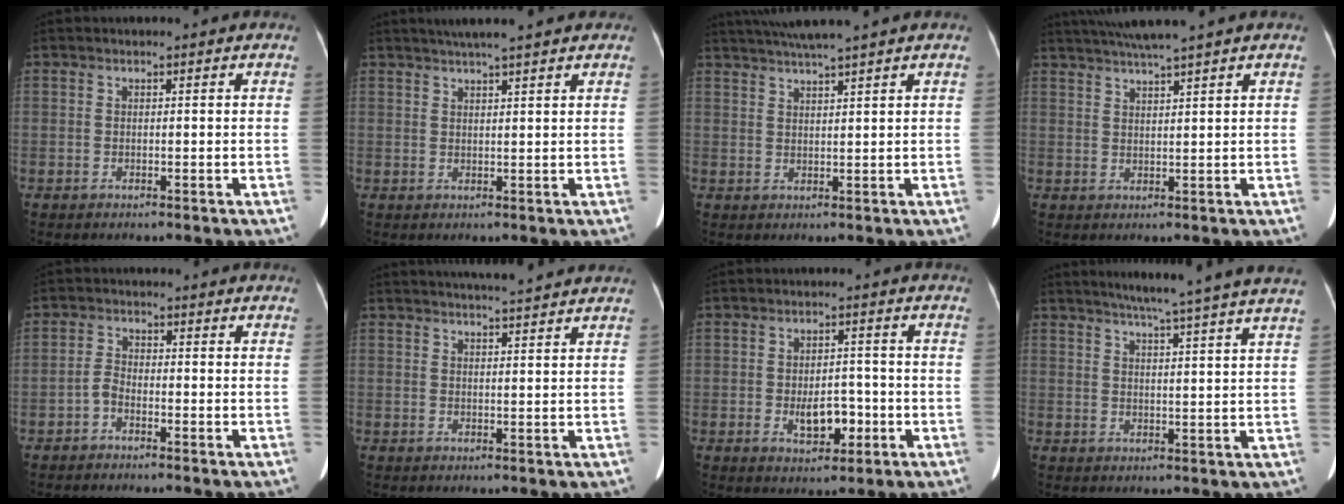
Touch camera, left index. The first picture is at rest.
{"total": 9.4, "force": [7.8, 0.7, 5.2], "torque": [-0.069, 0.033, 0.094]}
{"total": 6.7, "force": [5.7, -1.4, 3.3], "torque": [-0.055, 0.019, 0.093]}
{"total": 6.6, "force": [5.6, -1.5, 3.3], "torque": [-0.055, 0.016, 0.093]}
{"total": 1.9, "force": [-1.4, 0.7, 1.2], "torque": [-0.032, 0.000, -0.029]}
{"total": 7.1, "force": [6.5, -0.2, 2.8], "torque": [-0.045, 0.012, 0.077]}
{"total": 5.5, "force": [-1.9, 2.9, 4.3], "torque": [-0.071, 0.001, -0.026]}
{"total": 14.6, "force": [12.3, -1.7, 7.7], "torque": [-0.112, -0.007, 0.145]}